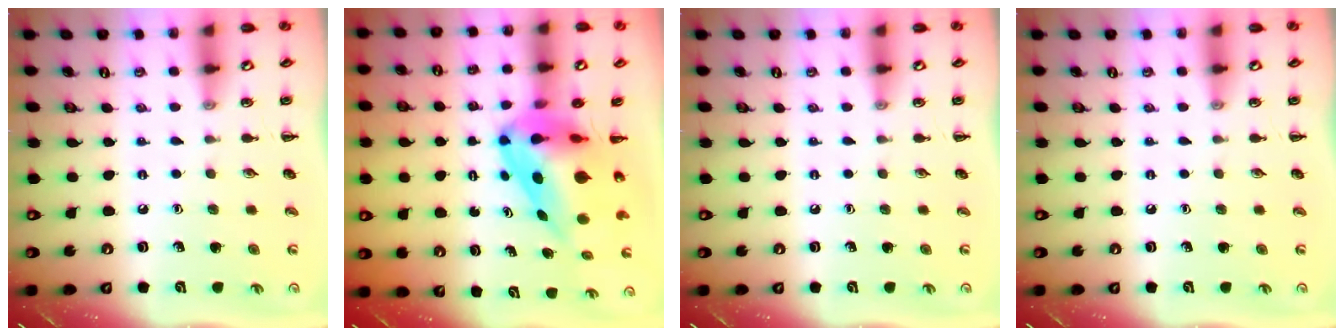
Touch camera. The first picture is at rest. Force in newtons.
{"total": 9.1, "press": 8.8, "slide": 2.4}
{"total": 0.0}
{"total": 0.0}